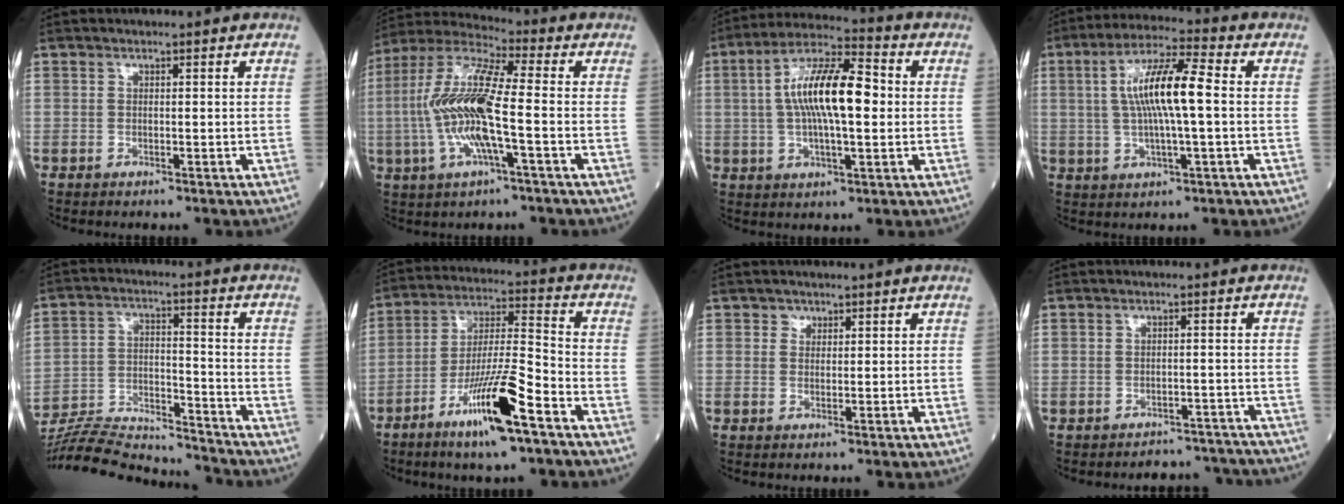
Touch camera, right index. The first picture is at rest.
{"total": 14.4, "force": [-2.0, 1.8, 14.1], "torque": [-0.301, 0.006, -0.041]}
{"total": 13.4, "force": [1.1, 3.6, 12.9], "torque": [-0.244, 0.024, 0.015]}
{"total": 11.0, "force": [0.9, 1.3, 10.9], "torque": [-0.209, 0.014, 0.014]}
{"total": 18.3, "force": [-17.6, 1.5, 4.6], "torque": [-0.100, 0.004, -0.281]}
{"total": 13.7, "force": [-7.6, 1.1, 11.4], "torque": [-0.215, -0.016, -0.135]}
{"total": 1.1, "force": [0.7, 0.9, 0.2], "torque": [0.005, -0.004, 0.008]}
{"total": 7.7, "force": [-7.5, 1.9, -0.5], "torque": [0.025, 0.022, -0.078]}